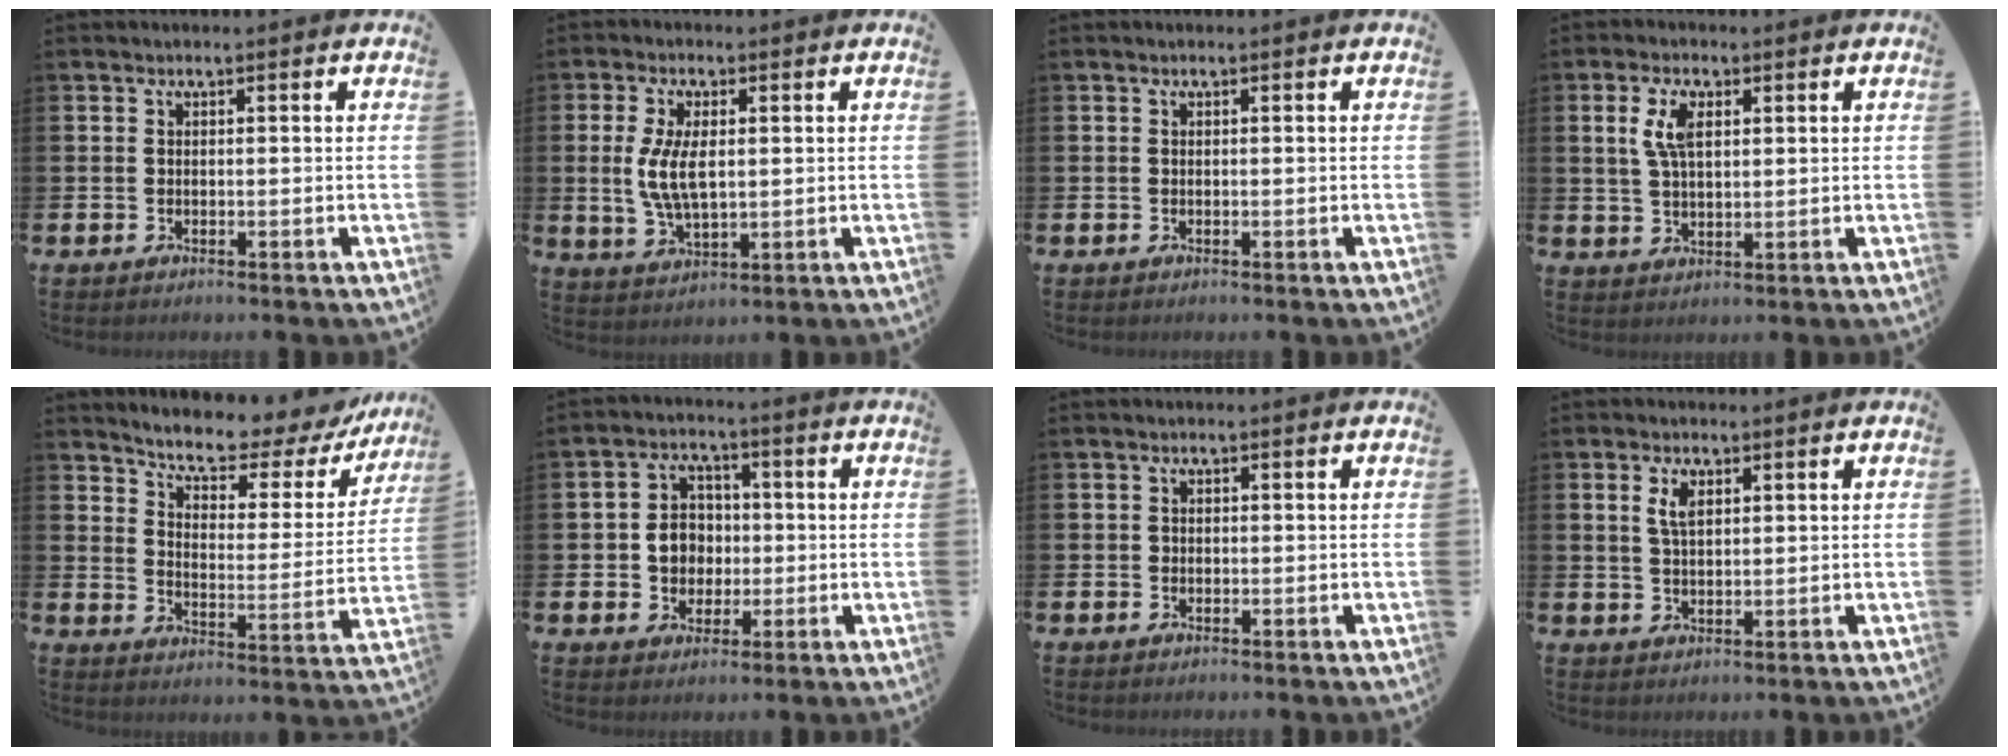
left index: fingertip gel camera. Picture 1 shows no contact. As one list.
[{"total": 6.6, "force": [1.0, 3.1, 5.7], "torque": [-0.102, 0.006, 0.017]}, {"total": 0.0}, {"total": 4.9, "force": [2.2, 2.2, 3.8], "torque": [-0.058, -0.001, 0.033]}, {"total": 6.9, "force": [6.3, 1.7, 2.4], "torque": [-0.074, -0.048, 0.104]}, {"total": 5.4, "force": [-0.1, 4.8, 2.5], "torque": [-0.045, 0.009, -0.008]}, {"total": 0.8, "force": [-0.1, 0.7, 0.2], "torque": [-0.004, 0.006, -0.004]}, {"total": 3.0, "force": [1.7, 1.4, 1.9], "torque": [-0.019, -0.005, 0.026]}]